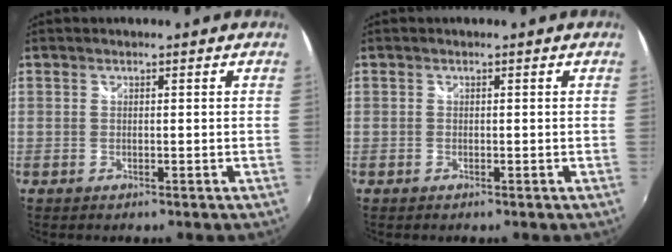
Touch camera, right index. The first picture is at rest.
{"total": 0.0}